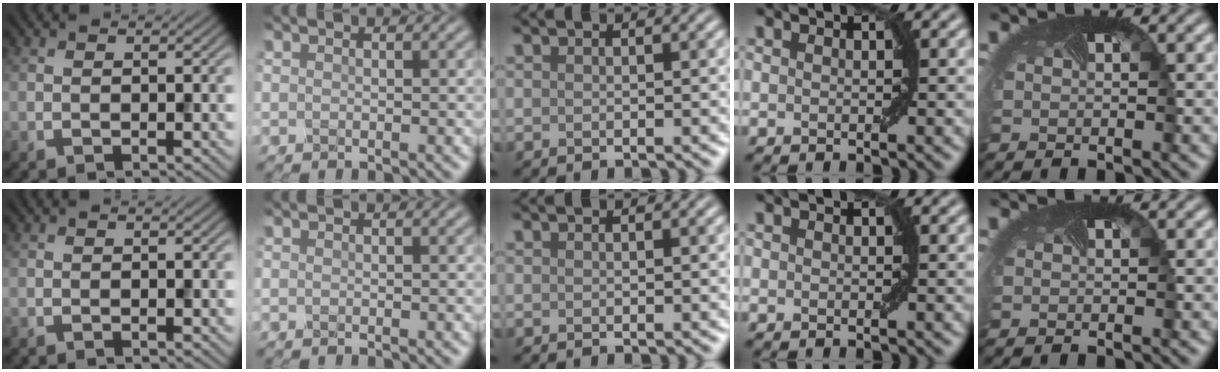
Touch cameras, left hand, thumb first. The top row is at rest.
{}